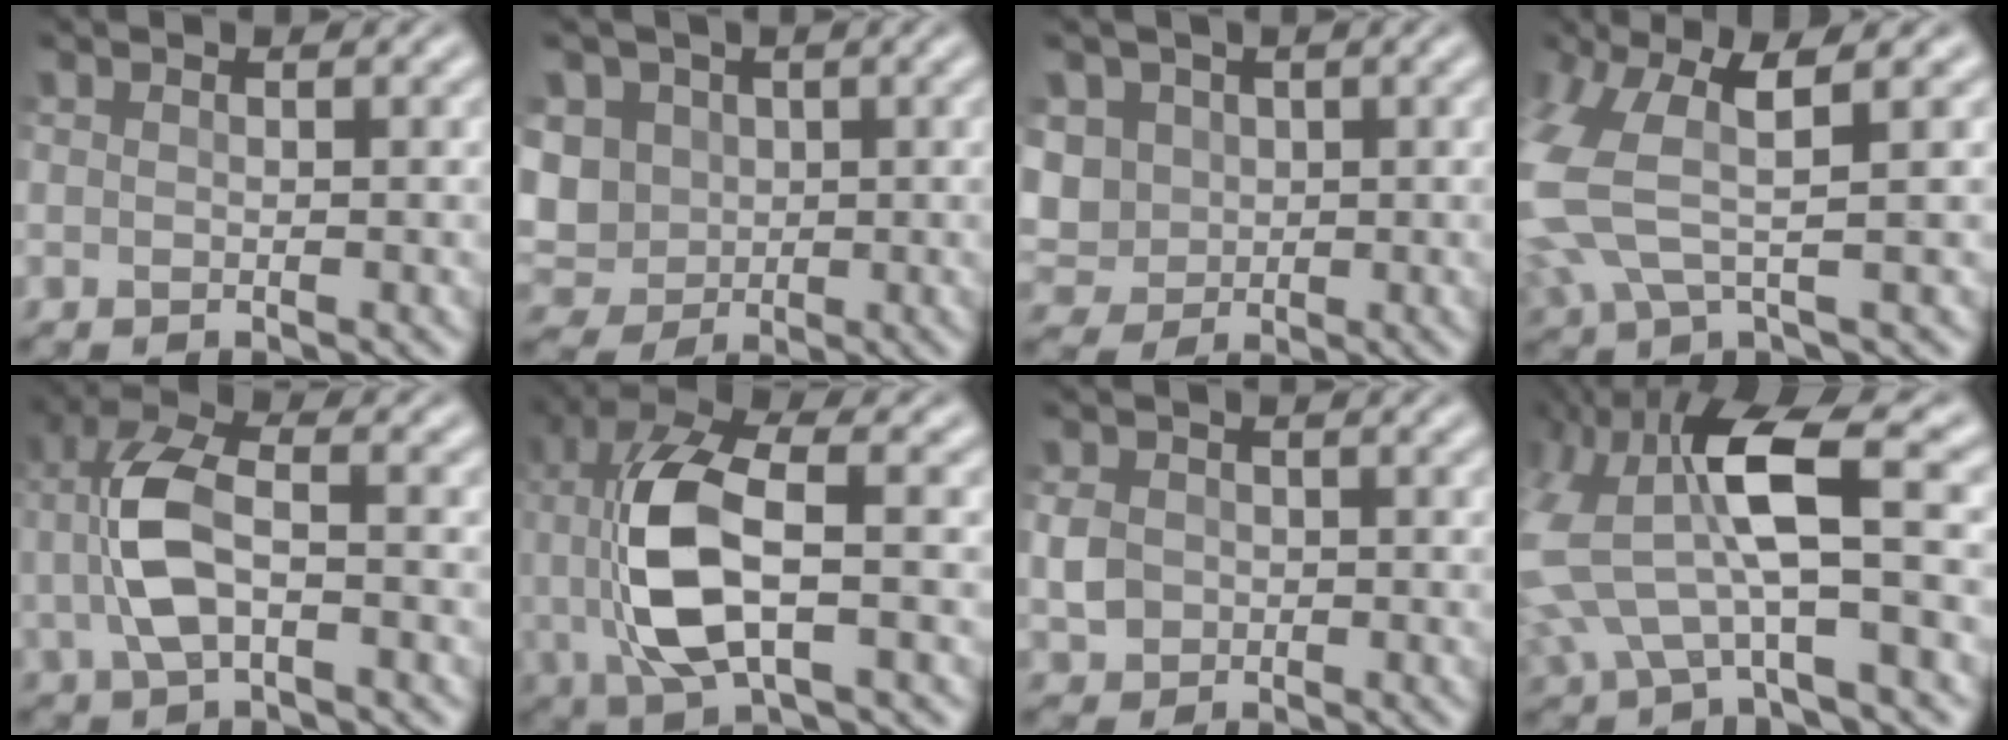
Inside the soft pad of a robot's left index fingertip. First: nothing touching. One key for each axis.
{"total": 7.2, "fx": 0.3, "fy": 6.2, "fz": 3.6, "tx": -0.083, "ty": 0.000, "tz": -0.011}
{"total": 6.5, "fx": 0.3, "fy": 5.6, "fz": 3.2, "tx": -0.079, "ty": 0.006, "tz": -0.014}
{"total": 6.4, "fx": 0.8, "fy": 2.4, "fz": 5.9, "tx": -0.164, "ty": 0.004, "tz": 0.013}
{"total": 6.0, "fx": -0.5, "fy": 2.8, "fz": 5.3, "tx": -0.120, "ty": 0.007, "tz": -0.013}
{"total": 9.1, "fx": -0.3, "fy": 4.0, "fz": 8.2, "tx": -0.180, "ty": 0.005, "tz": -0.004}
{"total": 2.2, "fx": -0.5, "fy": 1.9, "fz": 0.9, "tx": -0.021, "ty": 0.002, "tz": -0.010}
{"total": 10.5, "fx": 0.7, "fy": 4.2, "fz": 9.6, "tx": -0.222, "ty": 0.010, "tz": 0.007}